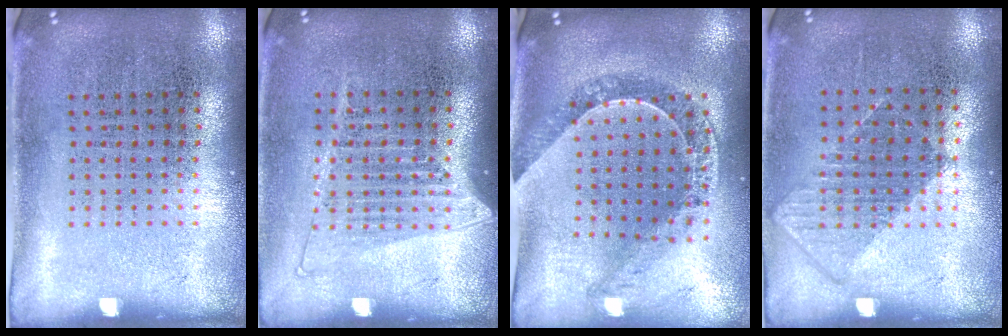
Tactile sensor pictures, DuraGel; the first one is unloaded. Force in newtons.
{"total": 1.3, "press": 1.2, "slide": 0.6}
{"total": 1.1, "press": 1.0, "slide": 0.2}
{"total": 0.8, "press": 0.8, "slide": 0.4}